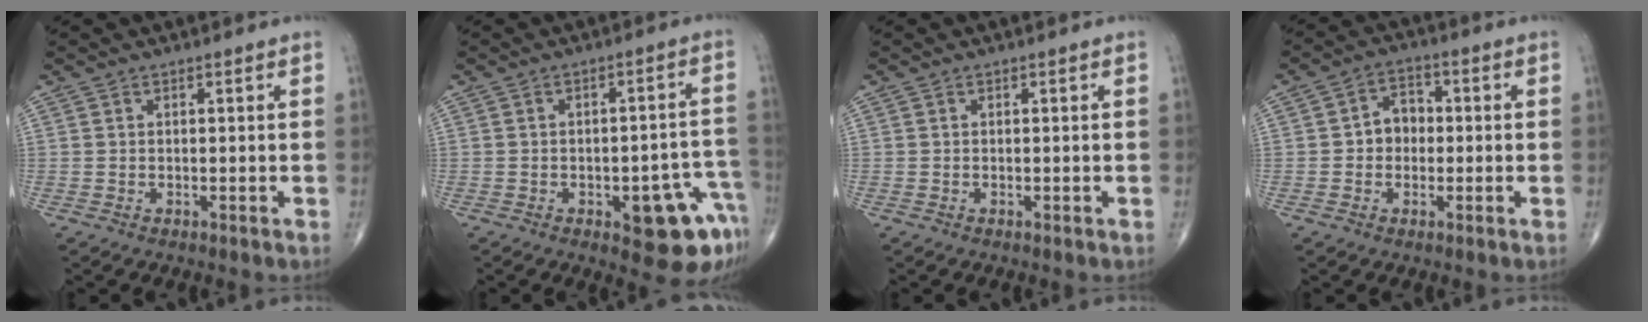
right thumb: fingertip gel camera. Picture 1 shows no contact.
{"total": 12.0, "force": [-5.4, 4.5, 9.7], "torque": [-0.083, 0.038, -0.057]}
{"total": 0.0}
{"total": 5.5, "force": [-0.2, 4.4, 3.2], "torque": [-0.026, 0.020, -0.013]}